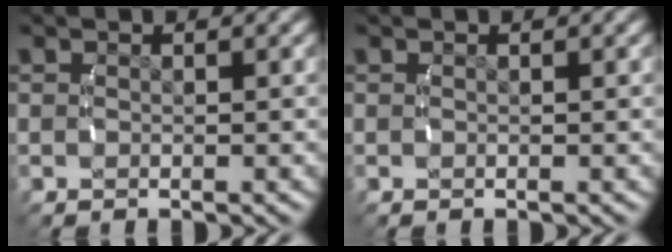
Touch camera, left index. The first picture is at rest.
{"total": 0.0}